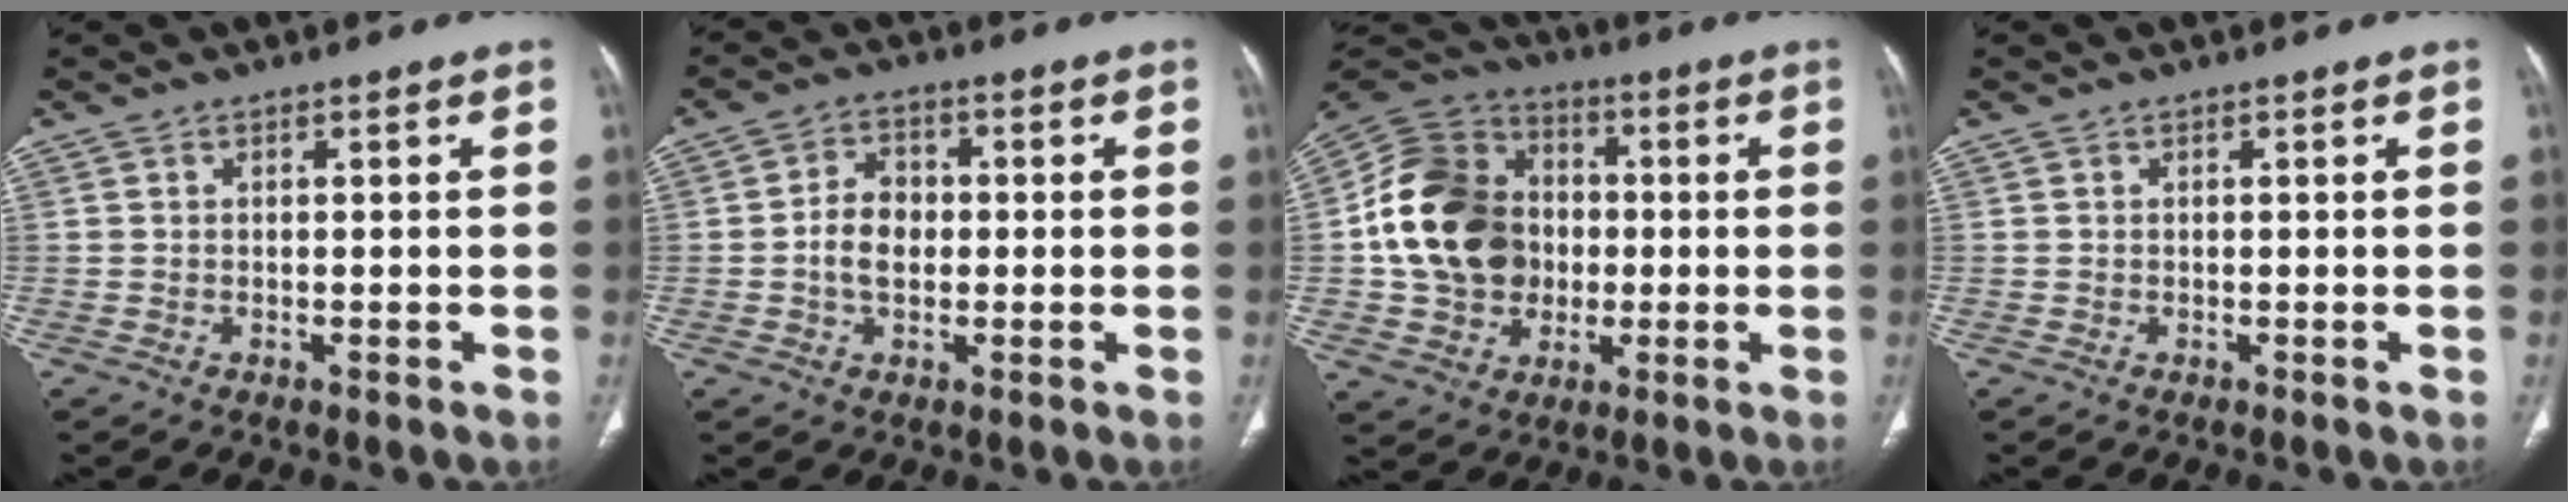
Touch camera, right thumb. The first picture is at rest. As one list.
[{"total": 5.9, "force": [-0.5, 4.2, 4.1], "torque": [-0.064, 0.014, -0.014]}, {"total": 18.8, "force": [-0.4, 15.5, 10.7], "torque": [-0.175, 0.023, -0.007]}, {"total": 0.0}]